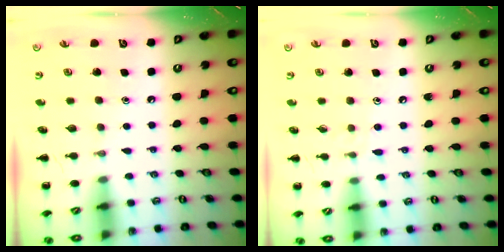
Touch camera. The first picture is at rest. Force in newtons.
{"total": 4.0, "press": 3.7, "slide": 1.5}